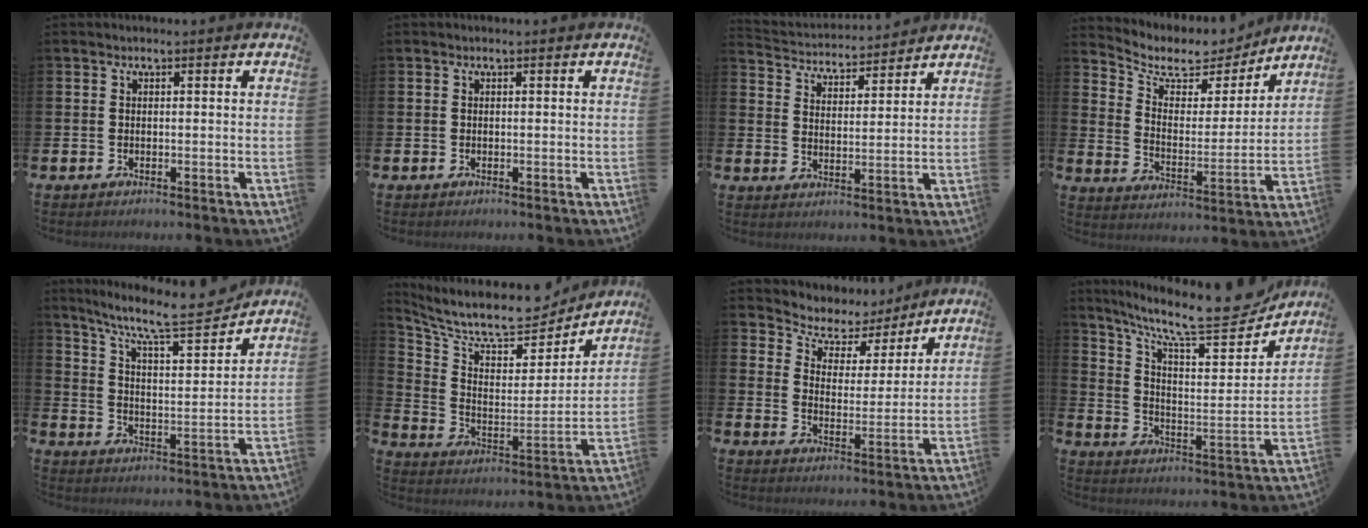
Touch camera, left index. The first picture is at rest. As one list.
[{"total": 0.0}, {"total": 3.9, "force": [3.8, 0.8, -0.4], "torque": [-0.019, -0.033, 0.063]}, {"total": 6.2, "force": [5.3, 2.9, 1.2], "torque": [-0.057, -0.043, 0.087]}, {"total": 9.5, "force": [8.4, 1.2, 4.3], "torque": [-0.103, -0.058, 0.139]}, {"total": 9.6, "force": [8.8, 2.4, 3.2], "torque": [-0.103, -0.063, 0.150]}, {"total": 6.5, "force": [5.8, 2.8, 0.5], "torque": [-0.037, -0.051, 0.098]}, {"total": 11.1, "force": [9.5, 2.4, 5.2], "torque": [-0.114, -0.075, 0.153]}]